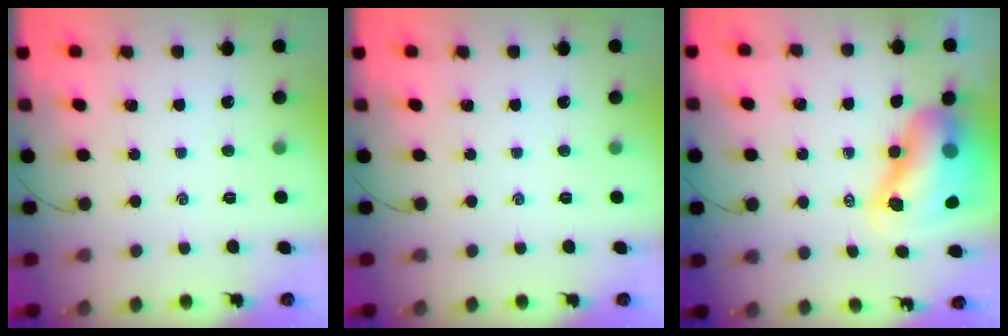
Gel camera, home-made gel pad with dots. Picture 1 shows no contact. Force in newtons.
{"total": 0.0}
{"total": 13.3, "press": 12.8, "slide": 3.7}